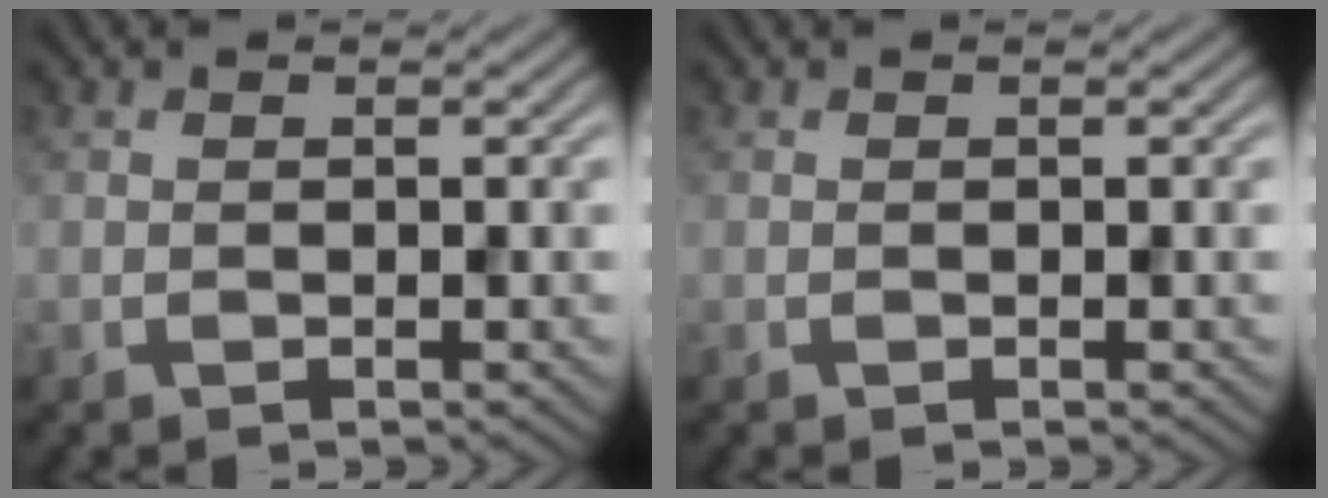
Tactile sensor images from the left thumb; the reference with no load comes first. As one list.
[{"total": 0.0}]